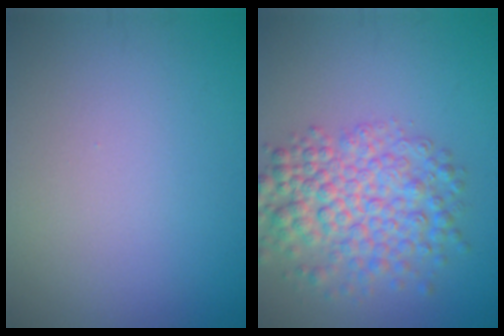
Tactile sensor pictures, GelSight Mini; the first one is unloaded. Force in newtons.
{"total": 6.5, "press": 6.5, "slide": 0.2}